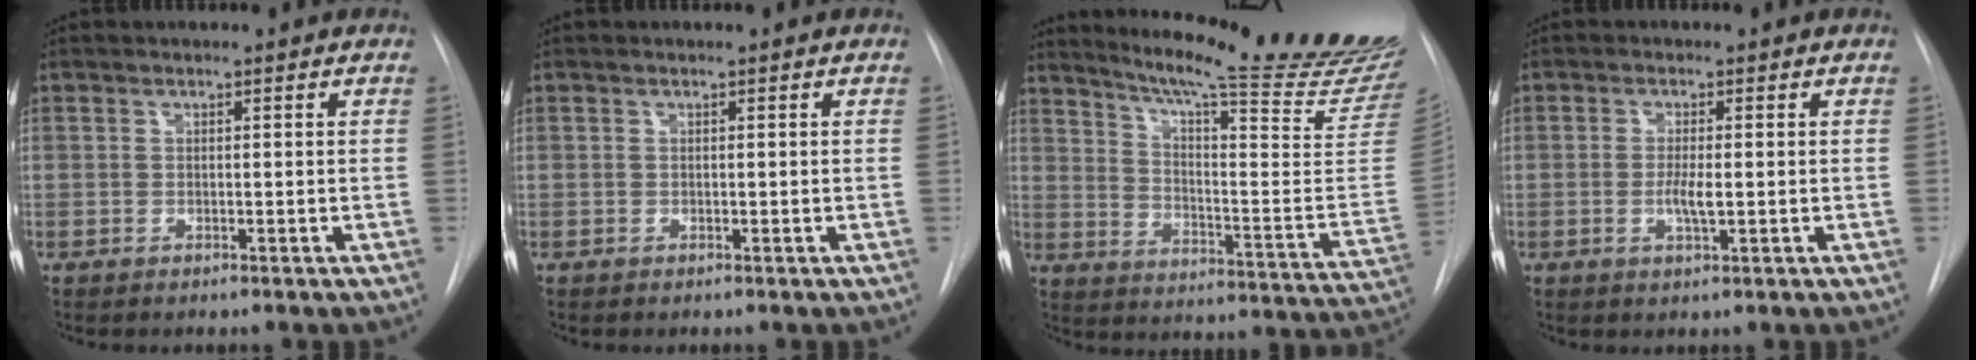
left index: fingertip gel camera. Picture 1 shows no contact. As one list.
[{"total": 0.0}, {"total": 25.7, "force": [22.6, -0.3, 12.3], "torque": [-0.188, -0.124, 0.292]}, {"total": 2.8, "force": [-1.2, 0.5, 2.5], "torque": [-0.052, -0.010, -0.017]}]